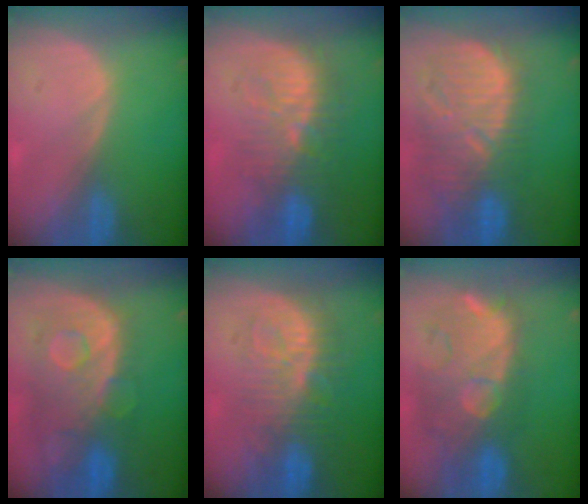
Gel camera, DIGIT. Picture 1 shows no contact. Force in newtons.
{"total": 9.4, "press": 9.1, "slide": 2.0}
{"total": 12.6, "press": 11.2, "slide": 5.8}
{"total": 11.3, "press": 9.7, "slide": 5.7}
{"total": 9.6, "press": 9.1, "slide": 2.9}
{"total": 11.3, "press": 10.5, "slide": 4.4}